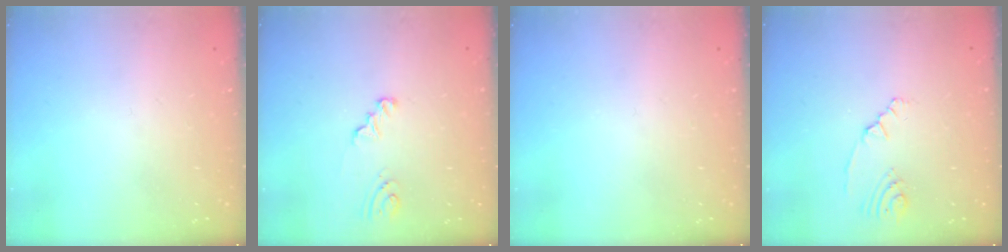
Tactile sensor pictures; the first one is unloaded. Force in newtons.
{"total": 2.5, "press": 2.5, "slide": 0.3}
{"total": 0.0}
{"total": 2.5, "press": 2.2, "slide": 1.1}